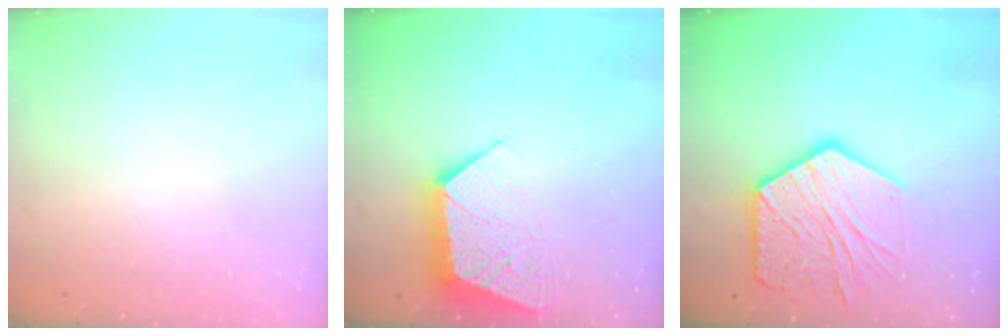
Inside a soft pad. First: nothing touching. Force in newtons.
{"total": 12.3, "press": 12.2, "slide": 1.0}
{"total": 19.6, "press": 19.5, "slide": 1.6}